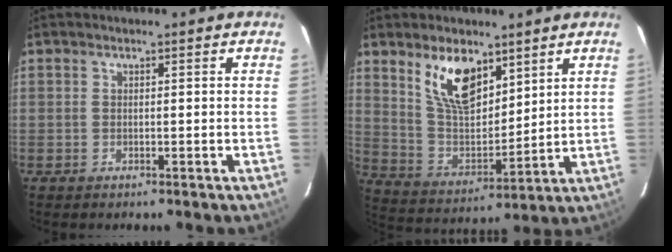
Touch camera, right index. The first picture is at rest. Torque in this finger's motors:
{"motor_torque": [0.73, 0.69, 0.29, 0.10]}